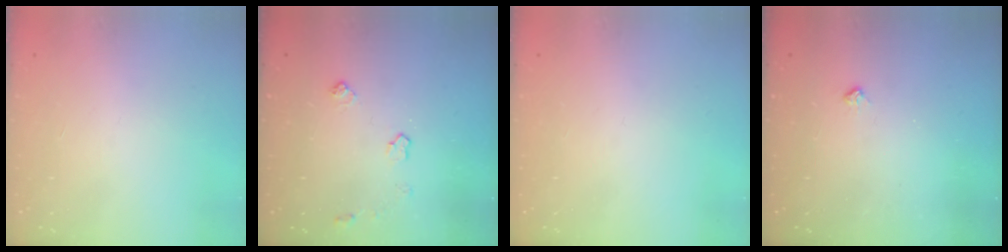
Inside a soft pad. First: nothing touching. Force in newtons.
{"total": 5.5, "press": 5.5, "slide": 0.7}
{"total": 0.0}
{"total": 5.1, "press": 5.1, "slide": 0.5}